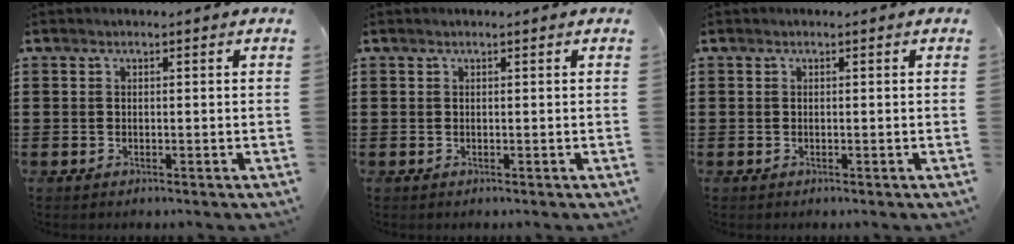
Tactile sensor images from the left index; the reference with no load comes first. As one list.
[{"total": 0.0}, {"total": 0.0}]